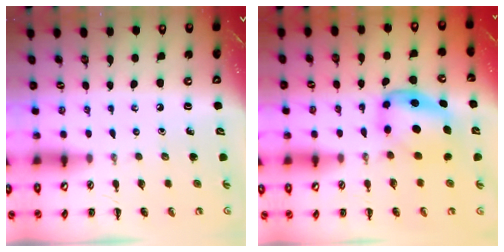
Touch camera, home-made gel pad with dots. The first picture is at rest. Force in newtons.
{"total": 5.9, "press": 5.9, "slide": 0.9}